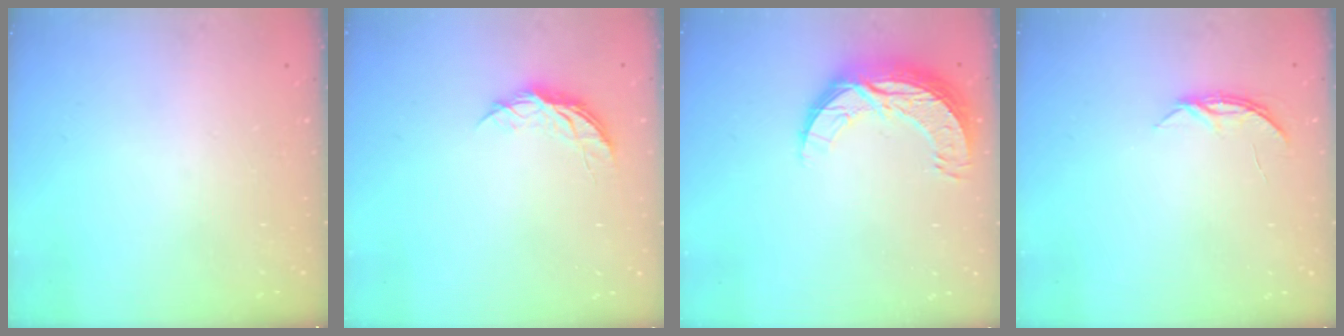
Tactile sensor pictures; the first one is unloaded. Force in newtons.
{"total": 5.2, "press": 5.1, "slide": 0.5}
{"total": 10.7, "press": 10.7, "slide": 0.7}
{"total": 3.7, "press": 3.7, "slide": 0.4}